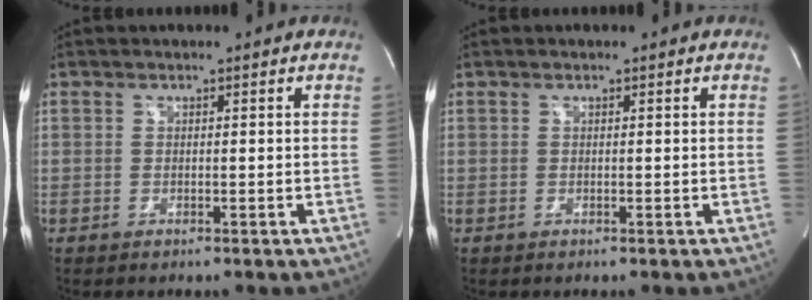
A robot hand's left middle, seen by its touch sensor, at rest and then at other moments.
{"total": 0.0}